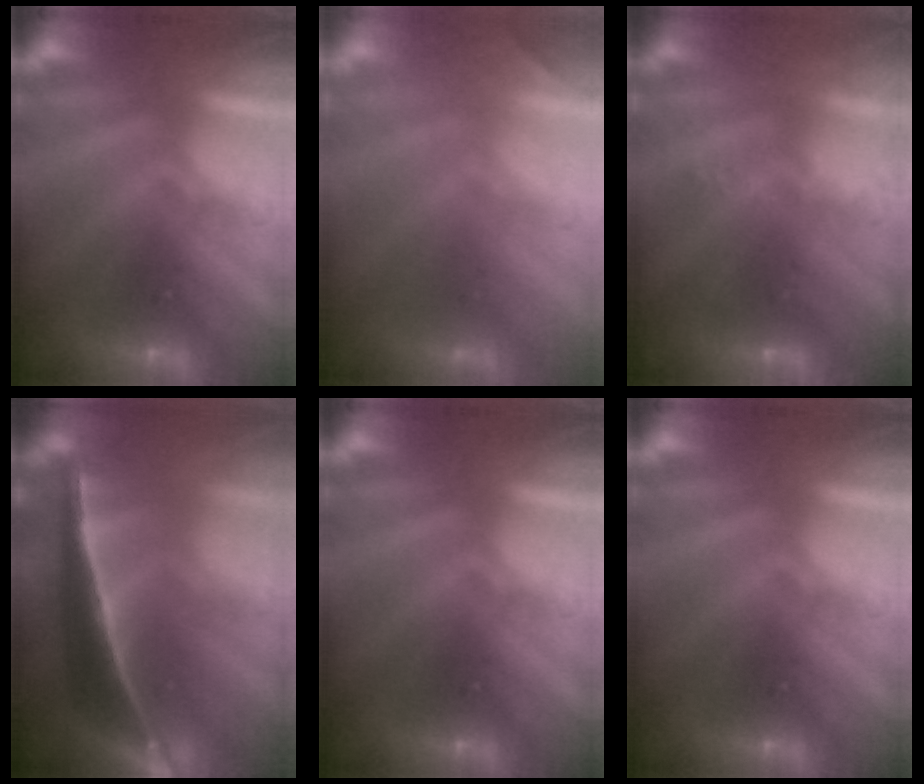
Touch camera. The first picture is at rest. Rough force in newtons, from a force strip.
{"total": 1.8}
{"total": 2.3}
{"total": 10.8}
{"total": 0.0}
{"total": 0.0}